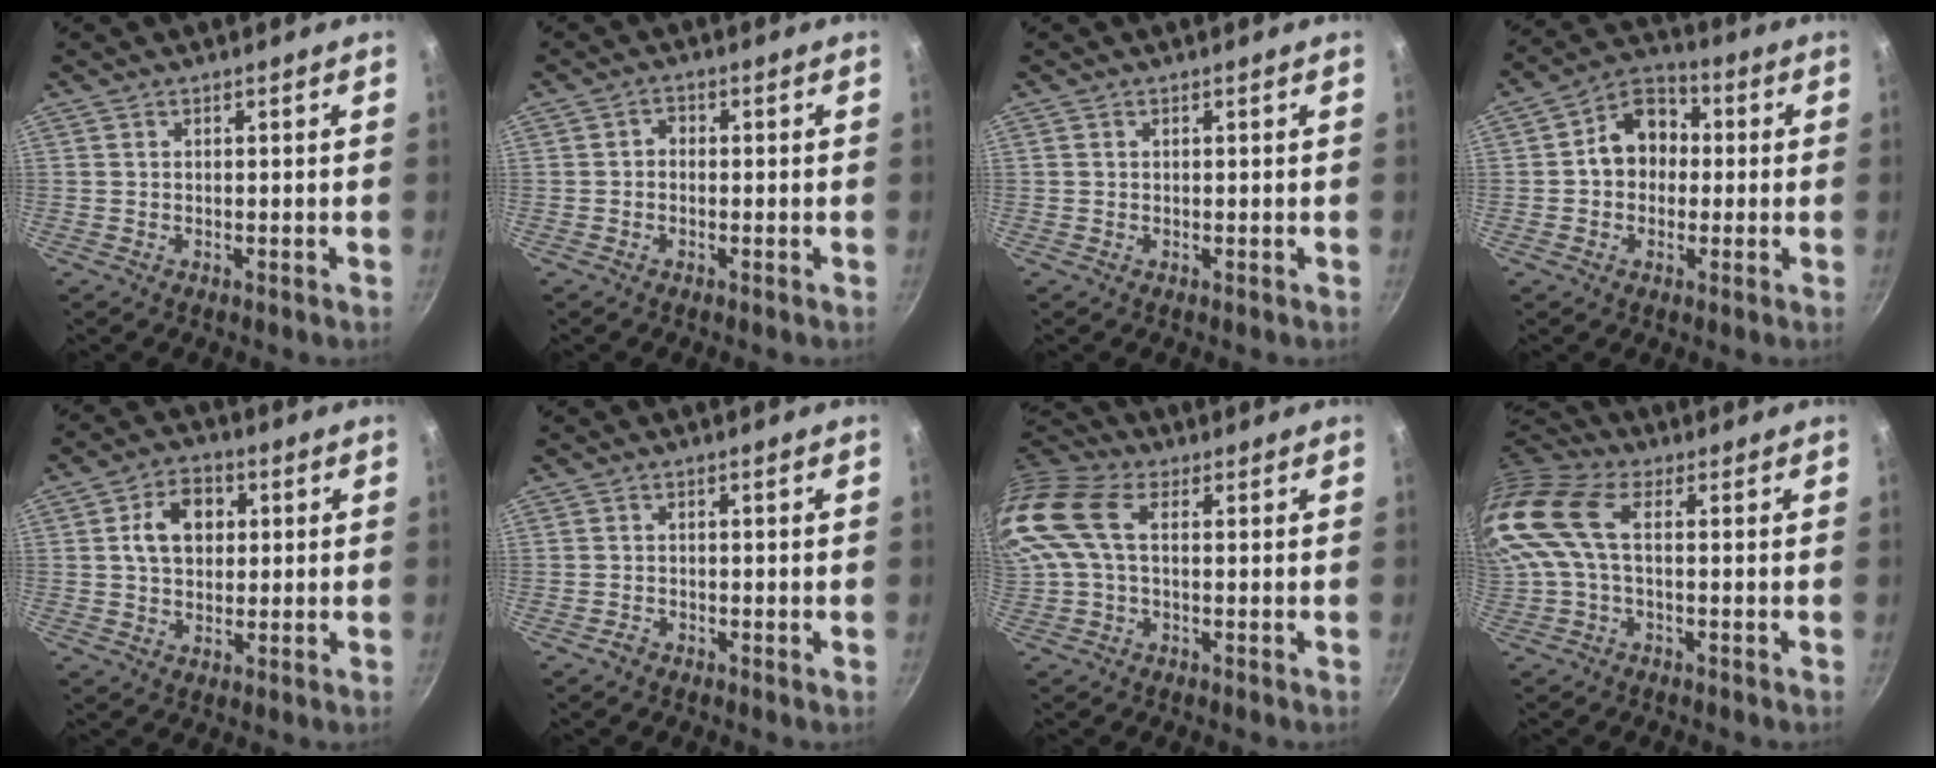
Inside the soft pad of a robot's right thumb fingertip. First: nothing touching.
{"total": 1.6, "force": [-0.3, 1.3, 0.8], "torque": [-0.010, 0.008, -0.008]}
{"total": 0.0}
{"total": 9.8, "force": [0.4, 7.9, 5.7], "torque": [-0.045, 0.025, -0.011]}
{"total": 8.4, "force": [1.6, 6.3, 5.4], "torque": [-0.064, 0.008, 0.020]}
{"total": 1.0, "force": [-0.8, 0.5, 0.3], "torque": [-0.008, 0.005, -0.018]}
{"total": 13.7, "force": [2.2, 7.9, 11.0], "torque": [-0.236, 0.030, 0.028]}
{"total": 13.8, "force": [1.2, 7.0, 11.8], "torque": [-0.262, 0.024, 0.009]}